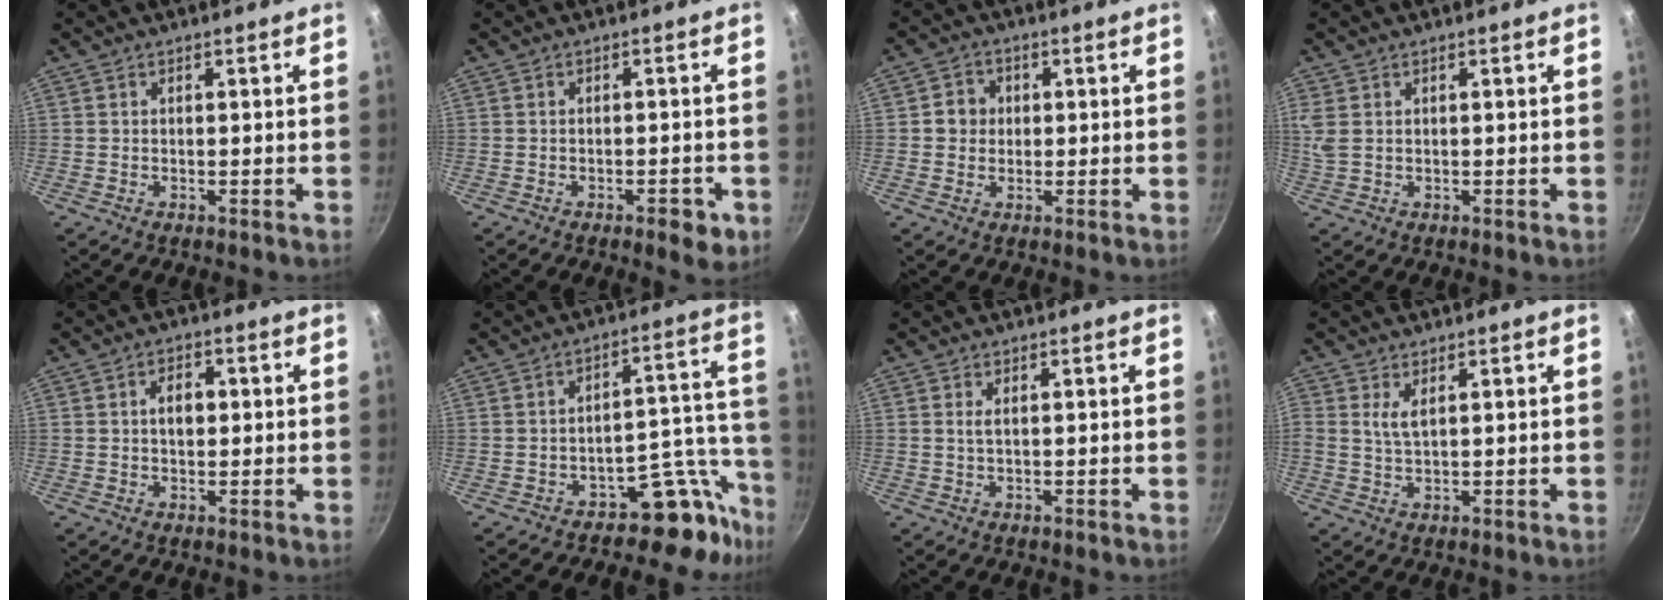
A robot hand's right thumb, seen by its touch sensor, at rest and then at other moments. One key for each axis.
{"total": 4.1, "fx": -2.0, "fy": 1.6, "fz": 3.2, "tx": -0.031, "ty": 0.005, "tz": -0.024}
{"total": 4.2, "fx": 0.3, "fy": 3.9, "fz": 1.6, "tx": -0.006, "ty": 0.007, "tz": 0.001}
{"total": 2.7, "fx": 0.7, "fy": 1.7, "fz": 2.0, "tx": -0.067, "ty": 0.006, "tz": 0.020}
{"total": 4.1, "fx": 0.5, "fy": 2.6, "fz": 3.1, "tx": -0.041, "ty": 0.008, "tz": 0.006}
{"total": 9.1, "fx": -7.5, "fy": 4.1, "fz": 3.1, "tx": 0.025, "ty": 0.137, "tz": -0.114}
{"total": 1.1, "fx": 0.3, "fy": 0.4, "fz": 1.0, "tx": -0.029, "ty": 0.004, "tz": 0.008}
{"total": 2.8, "fx": 1.1, "fy": 1.2, "fz": 2.3, "tx": -0.049, "ty": -0.004, "tz": 0.027}